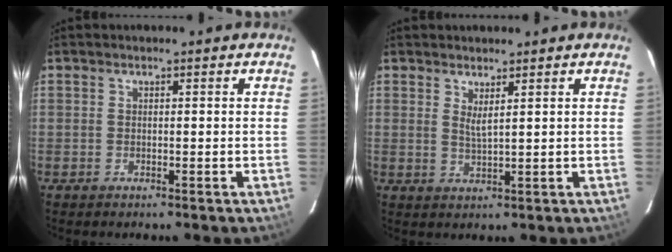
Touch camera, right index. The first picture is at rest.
{"total": 2.2, "force": [1.3, 0.0, 1.7], "torque": [-0.034, -0.006, 0.021]}